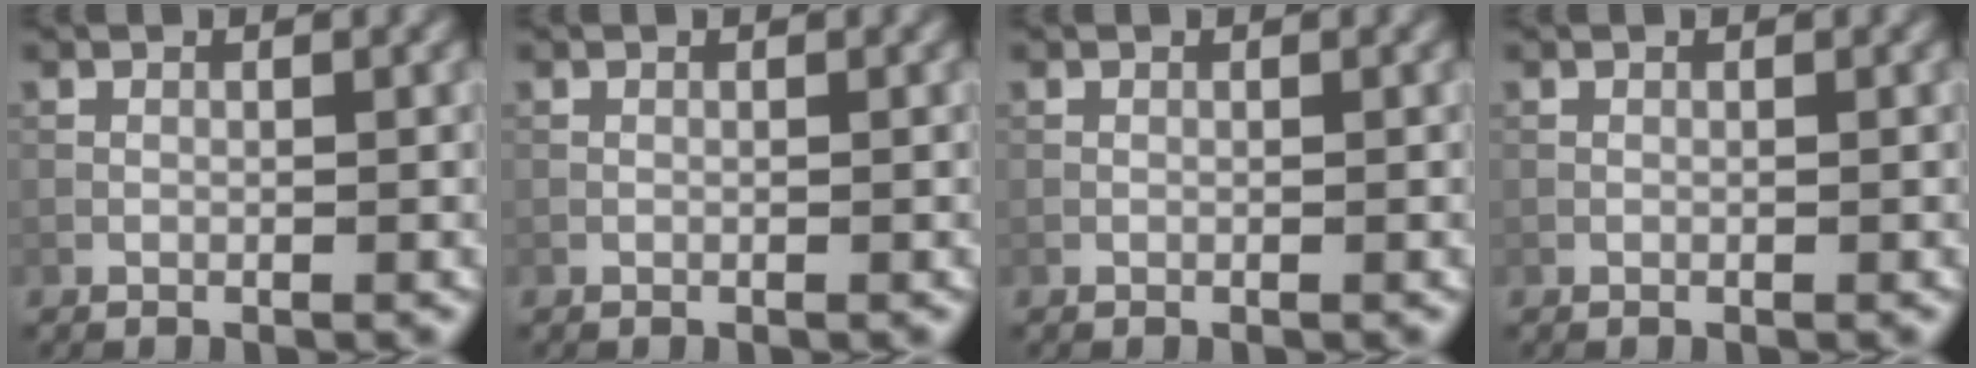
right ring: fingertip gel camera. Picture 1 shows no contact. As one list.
[{"total": 0.0}, {"total": 0.0}, {"total": 0.0}]